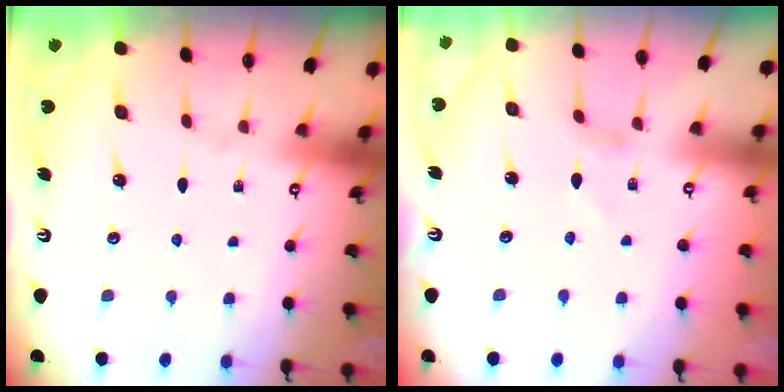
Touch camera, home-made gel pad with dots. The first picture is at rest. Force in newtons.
{"total": 1.0, "press": 0.9, "slide": 0.2}